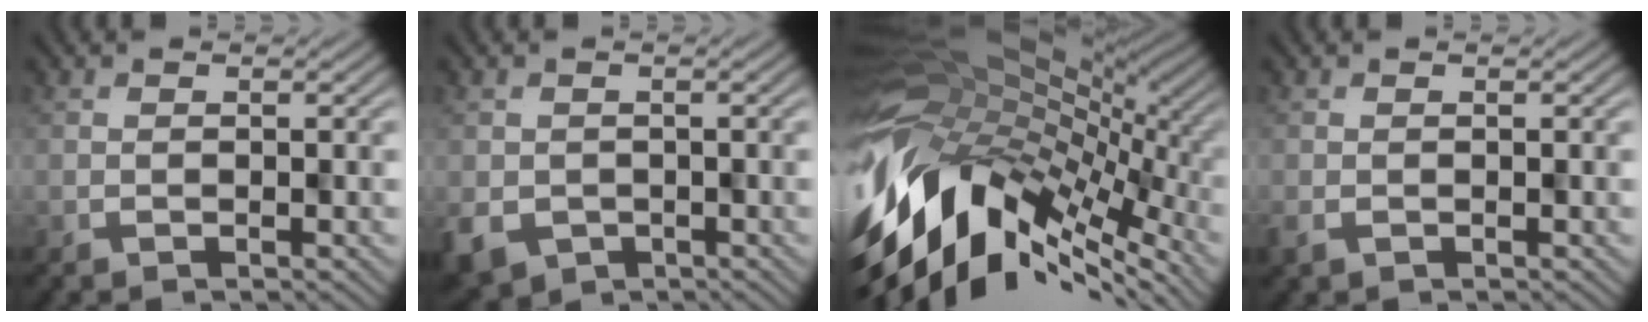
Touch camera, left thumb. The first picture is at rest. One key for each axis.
{"total": 4.6, "fx": -2.4, "fy": 3.5, "fz": 1.9, "tx": -0.045, "ty": -0.024, "tz": -0.031}
{"total": 17.0, "fx": -5.4, "fy": 10.2, "fz": 12.4, "tx": -0.271, "ty": -0.023, "tz": -0.089}
{"total": 1.1, "fx": -0.6, "fy": 0.5, "fz": 0.7, "tx": -0.020, "ty": -0.005, "tz": -0.007}